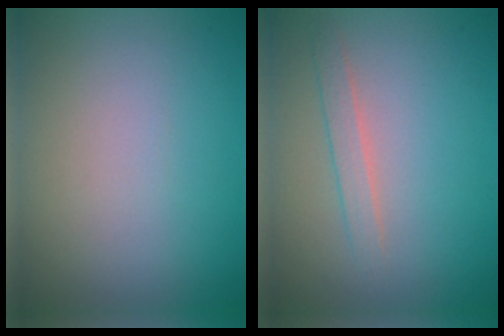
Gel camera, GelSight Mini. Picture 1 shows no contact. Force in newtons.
{"total": 1.5, "press": 1.5, "slide": 0.0}